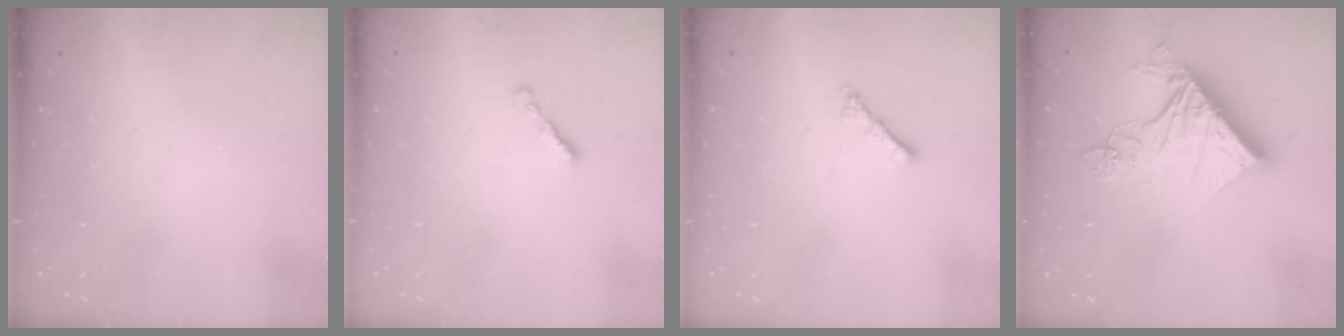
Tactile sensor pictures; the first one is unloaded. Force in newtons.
{"total": 0.8, "press": 0.7, "slide": 0.4}
{"total": 1.8, "press": 1.8, "slide": 0.5}
{"total": 15.4, "press": 15.3, "slide": 0.9}